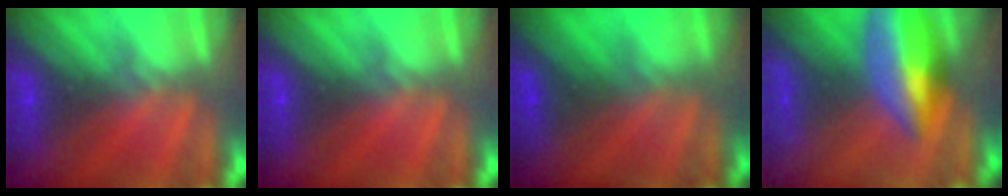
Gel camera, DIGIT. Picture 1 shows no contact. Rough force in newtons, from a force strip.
{"total": 0.0}
{"total": 1.6}
{"total": 5.8}